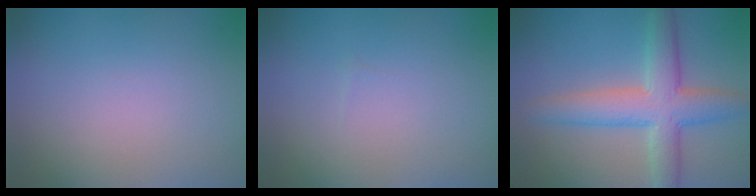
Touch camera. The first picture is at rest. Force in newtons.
{"total": 0.0}
{"total": 6.8, "press": 6.8, "slide": 0.1}